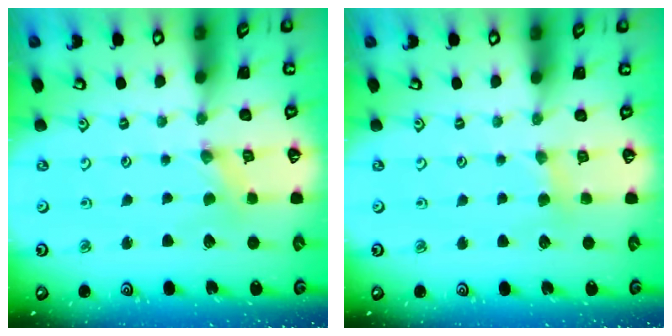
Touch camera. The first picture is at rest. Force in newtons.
{"total": 3.1, "press": 3.1, "slide": 0.5}